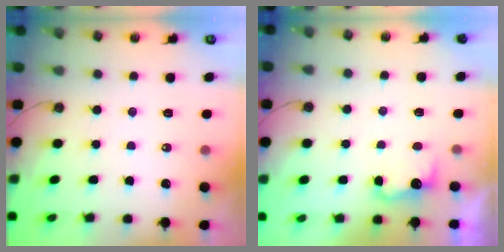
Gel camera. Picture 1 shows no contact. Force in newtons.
{"total": 3.9, "press": 3.7, "slide": 1.1}